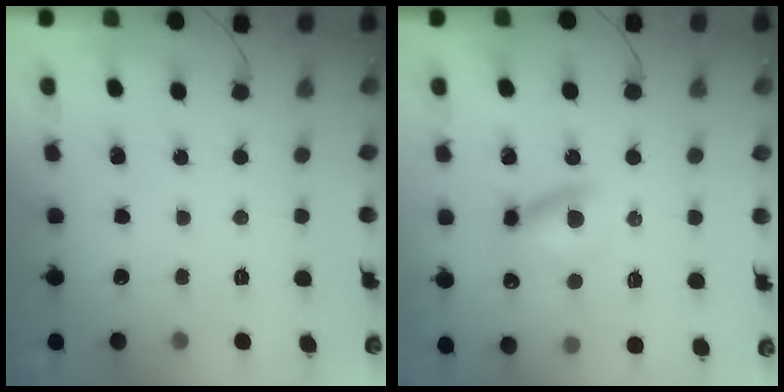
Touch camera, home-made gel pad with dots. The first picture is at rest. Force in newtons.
{"total": 10.8, "press": 10.6, "slide": 2.0}